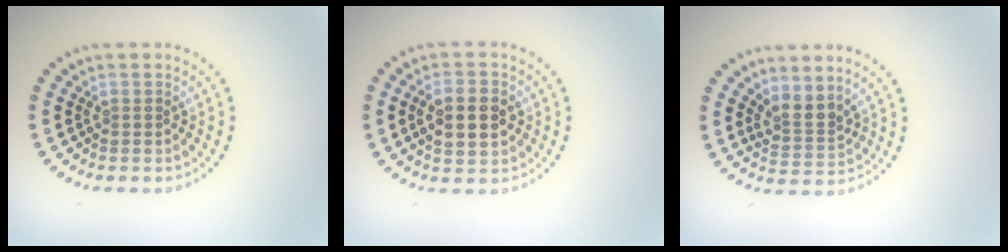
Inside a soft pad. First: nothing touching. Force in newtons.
{"total": 4.0, "press": 4.0, "slide": 0.4}
{"total": 2.4, "press": 1.8, "slide": 1.7}